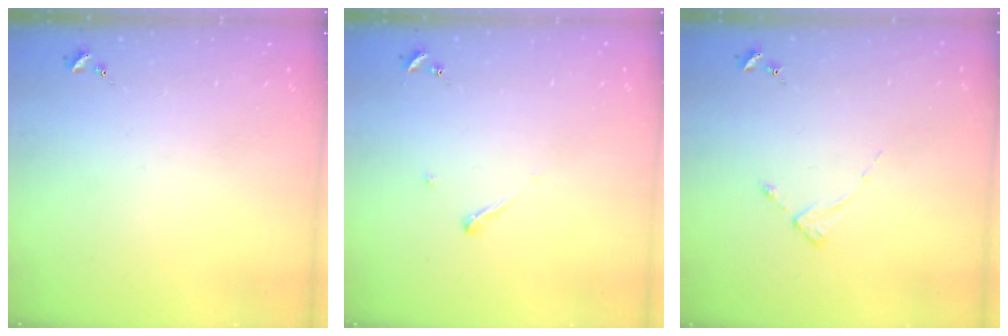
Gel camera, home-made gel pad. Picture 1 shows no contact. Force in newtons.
{"total": 3.2, "press": 3.2, "slide": 0.3}
{"total": 1.9, "press": 1.8, "slide": 0.3}